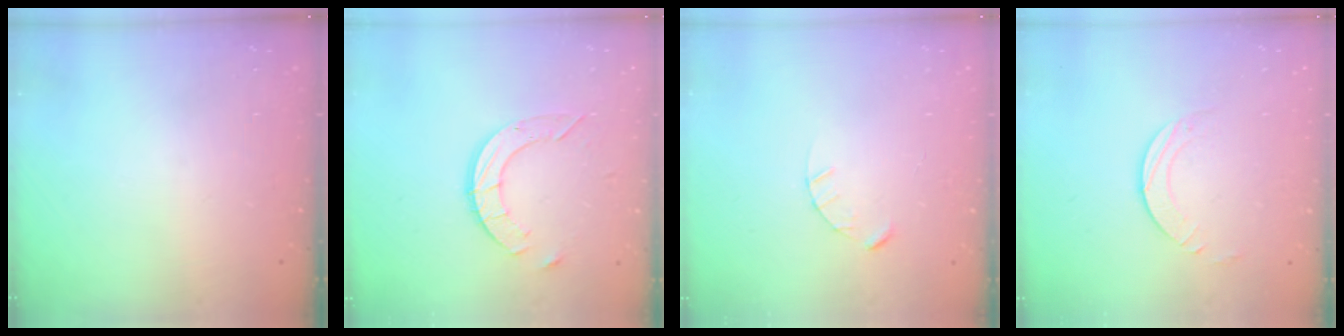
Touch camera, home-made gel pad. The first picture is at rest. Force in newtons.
{"total": 9.0, "press": 9.0, "slide": 0.7}
{"total": 2.4, "press": 2.4, "slide": 0.3}
{"total": 2.7, "press": 2.7, "slide": 0.2}